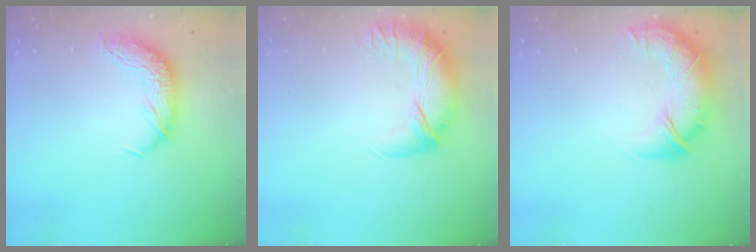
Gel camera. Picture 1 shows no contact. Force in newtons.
{"total": 3.0, "press": 0.1, "slide": 3.0}
{"total": 3.6, "press": 1.6, "slide": 3.2}